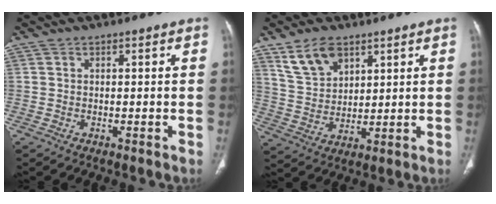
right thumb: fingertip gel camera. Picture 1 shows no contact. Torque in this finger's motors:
{"motor_torque": [0.29, 0.36, 0.10, 0.10, 0.05]}